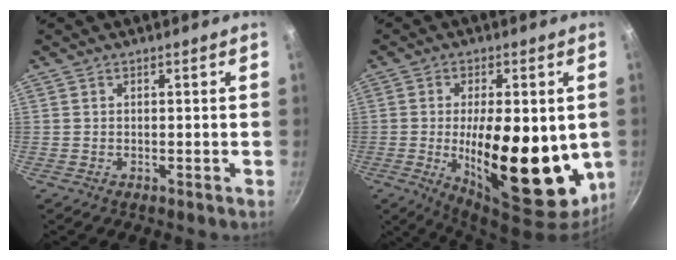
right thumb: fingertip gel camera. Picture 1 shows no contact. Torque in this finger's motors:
{"motor_torque": [2.54, 2.47, 2.77, 0.00, 0.62]}